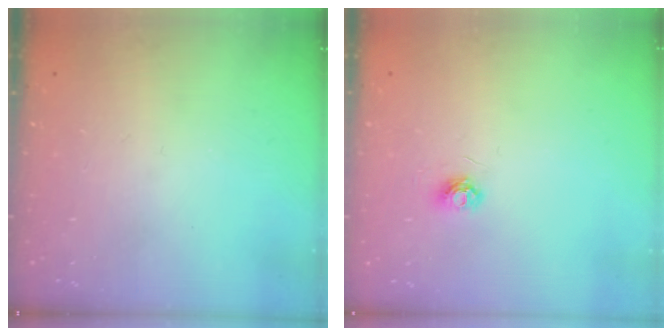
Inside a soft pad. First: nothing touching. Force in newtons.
{"total": 4.5, "press": 4.5, "slide": 0.5}